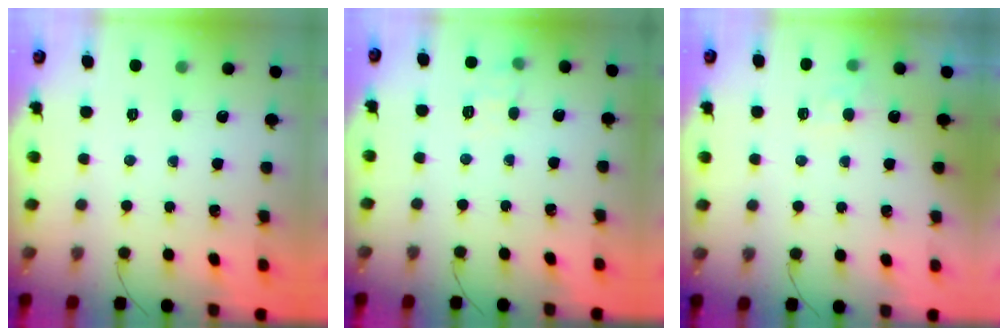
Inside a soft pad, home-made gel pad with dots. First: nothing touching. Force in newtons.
{"total": 7.1, "press": 6.8, "slide": 1.9}
{"total": 2.5, "press": 2.1, "slide": 1.5}